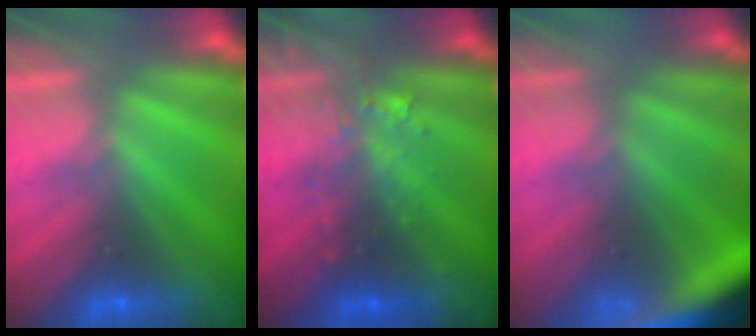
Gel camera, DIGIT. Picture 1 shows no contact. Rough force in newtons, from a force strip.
{"total": 7.8}
{"total": 6.9}